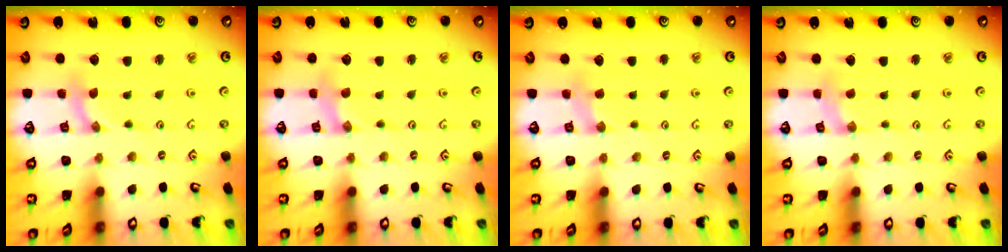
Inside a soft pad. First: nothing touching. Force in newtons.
{"total": 1.5, "press": 1.5, "slide": 0.0}
{"total": 2.4, "press": 2.4, "slide": 0.5}
{"total": 0.6, "press": 0.6, "slide": 0.1}